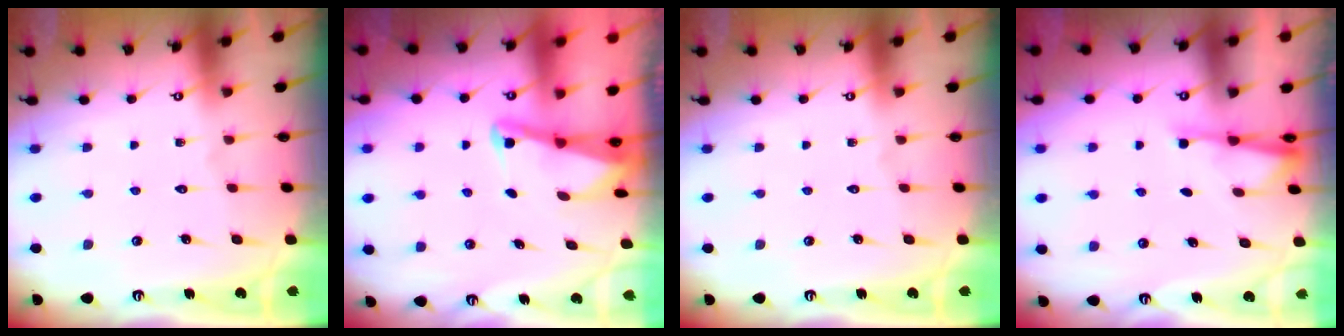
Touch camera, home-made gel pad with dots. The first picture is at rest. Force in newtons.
{"total": 2.3, "press": 2.2, "slide": 0.4}
{"total": 0.0}
{"total": 2.1, "press": 2.1, "slide": 0.3}